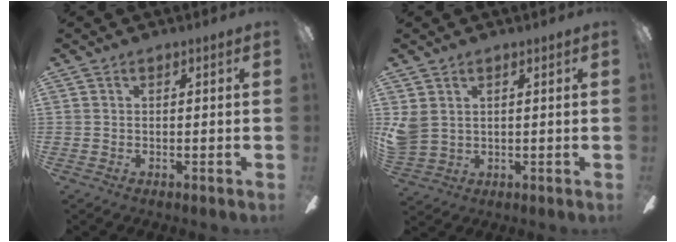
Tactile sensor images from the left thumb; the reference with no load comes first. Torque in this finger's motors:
{"motor_torque": [0.52, 0.51, 0.52, -0.60, 0.05]}